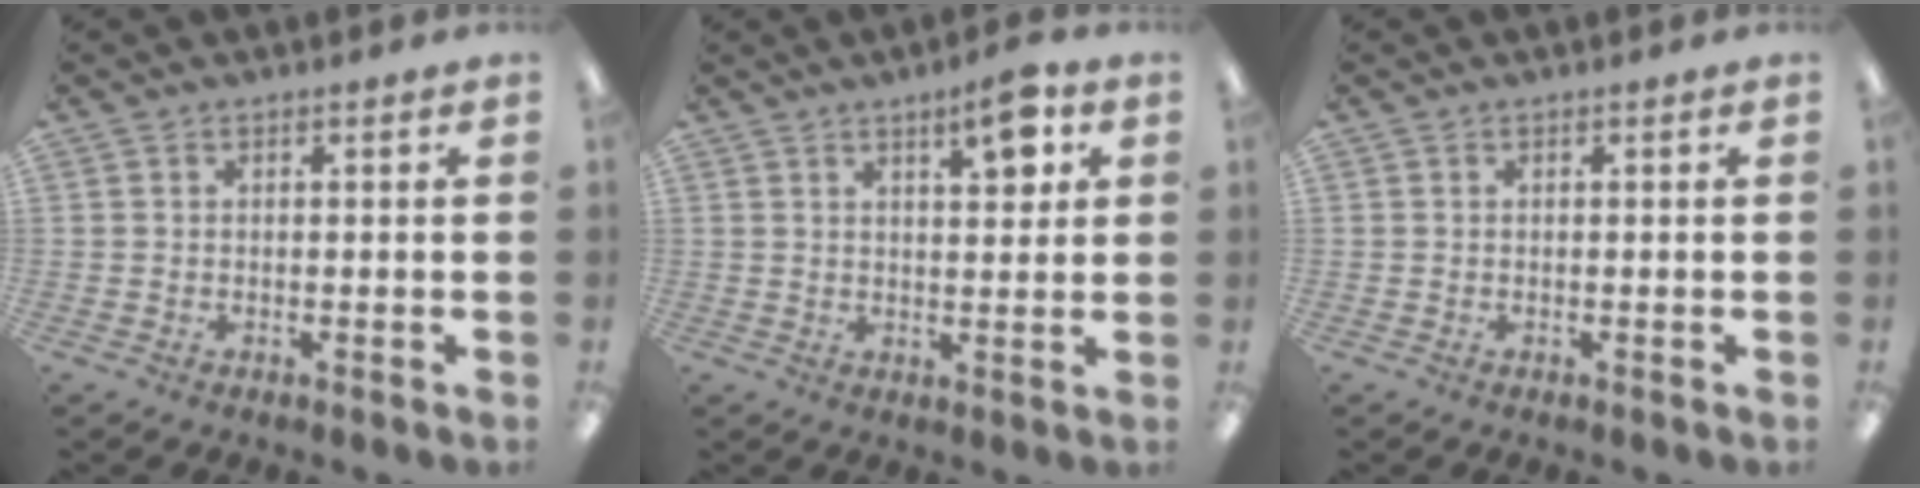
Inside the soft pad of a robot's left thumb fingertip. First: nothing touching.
{"total": 7.8, "force": [4.2, 2.4, 6.1], "torque": [-0.080, -0.017, 0.062]}
{"total": 0.0}